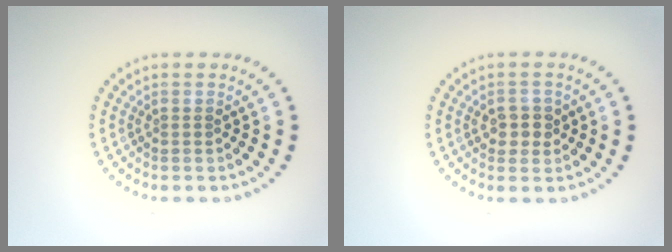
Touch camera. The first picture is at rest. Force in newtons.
{"total": 2.1, "press": 2.0, "slide": 0.7}